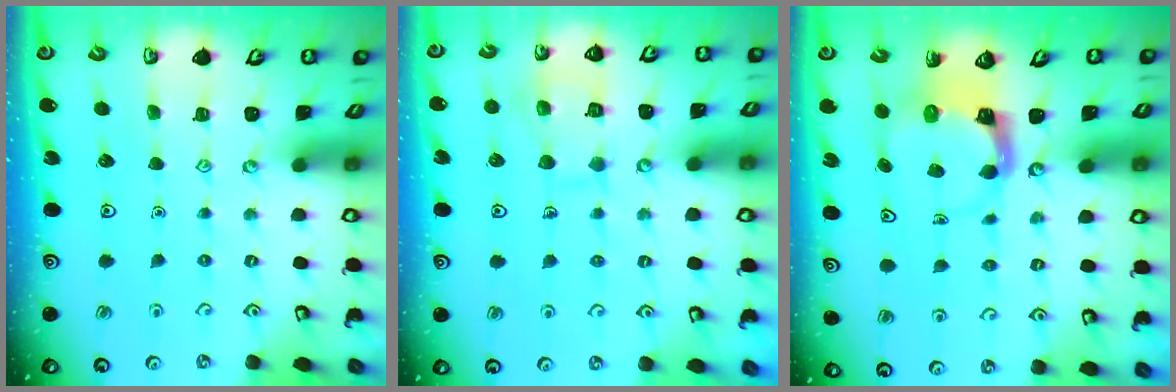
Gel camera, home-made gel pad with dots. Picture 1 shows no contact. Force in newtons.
{"total": 10.5, "press": 10.4, "slide": 0.9}
{"total": 3.9, "press": 3.8, "slide": 0.5}